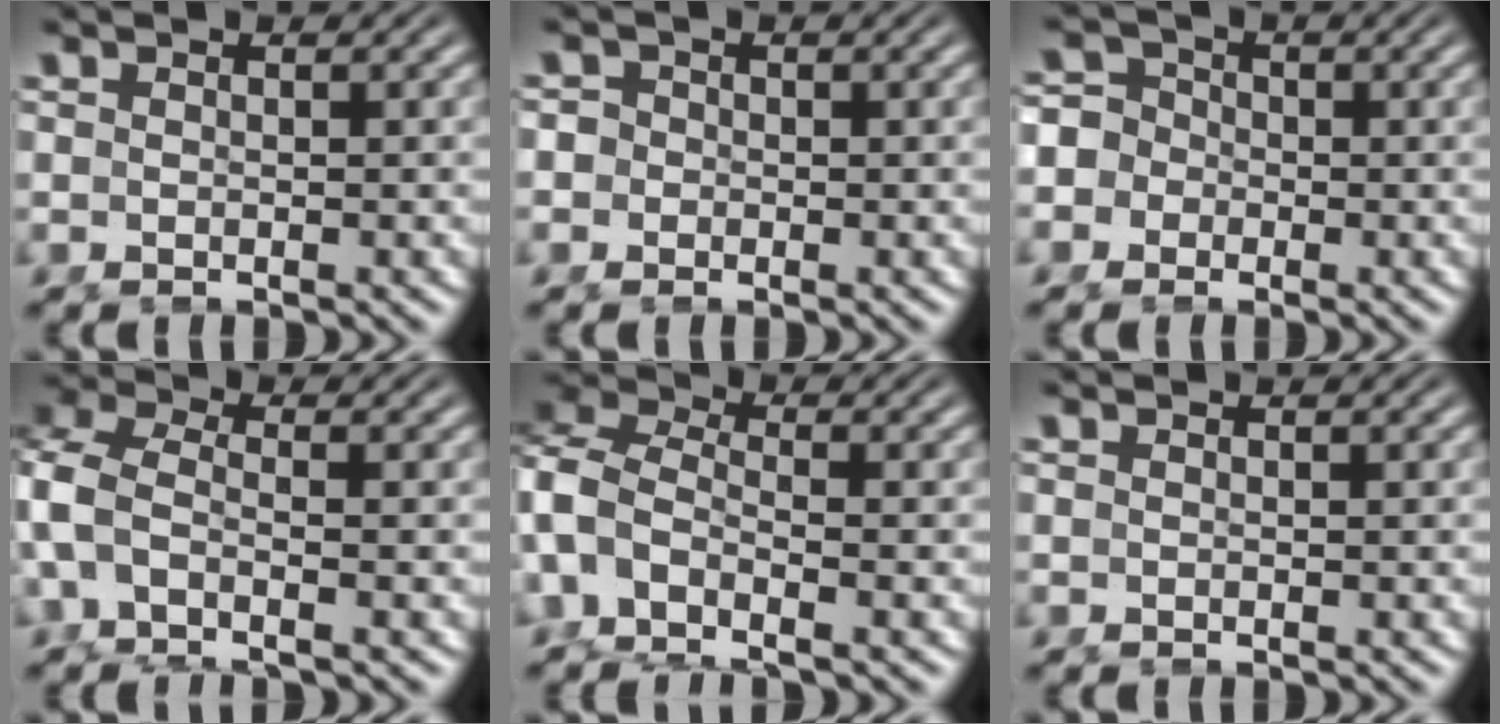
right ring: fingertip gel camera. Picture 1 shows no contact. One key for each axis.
{"total": 2.5, "fx": -0.5, "fy": 2.4, "fz": 0.5, "tx": -0.020, "ty": -0.004, "tz": -0.013}
{"total": 6.5, "fx": -1.1, "fy": 6.2, "fz": 1.9, "tx": -0.053, "ty": -0.017, "tz": -0.024}
{"total": 5.4, "fx": -0.7, "fy": 3.7, "fz": 3.9, "tx": -0.120, "ty": -0.026, "tz": -0.003}
{"total": 9.2, "fx": -0.9, "fy": 7.7, "fz": 4.9, "tx": -0.137, "ty": -0.019, "tz": -0.023}
{"total": 0.0}